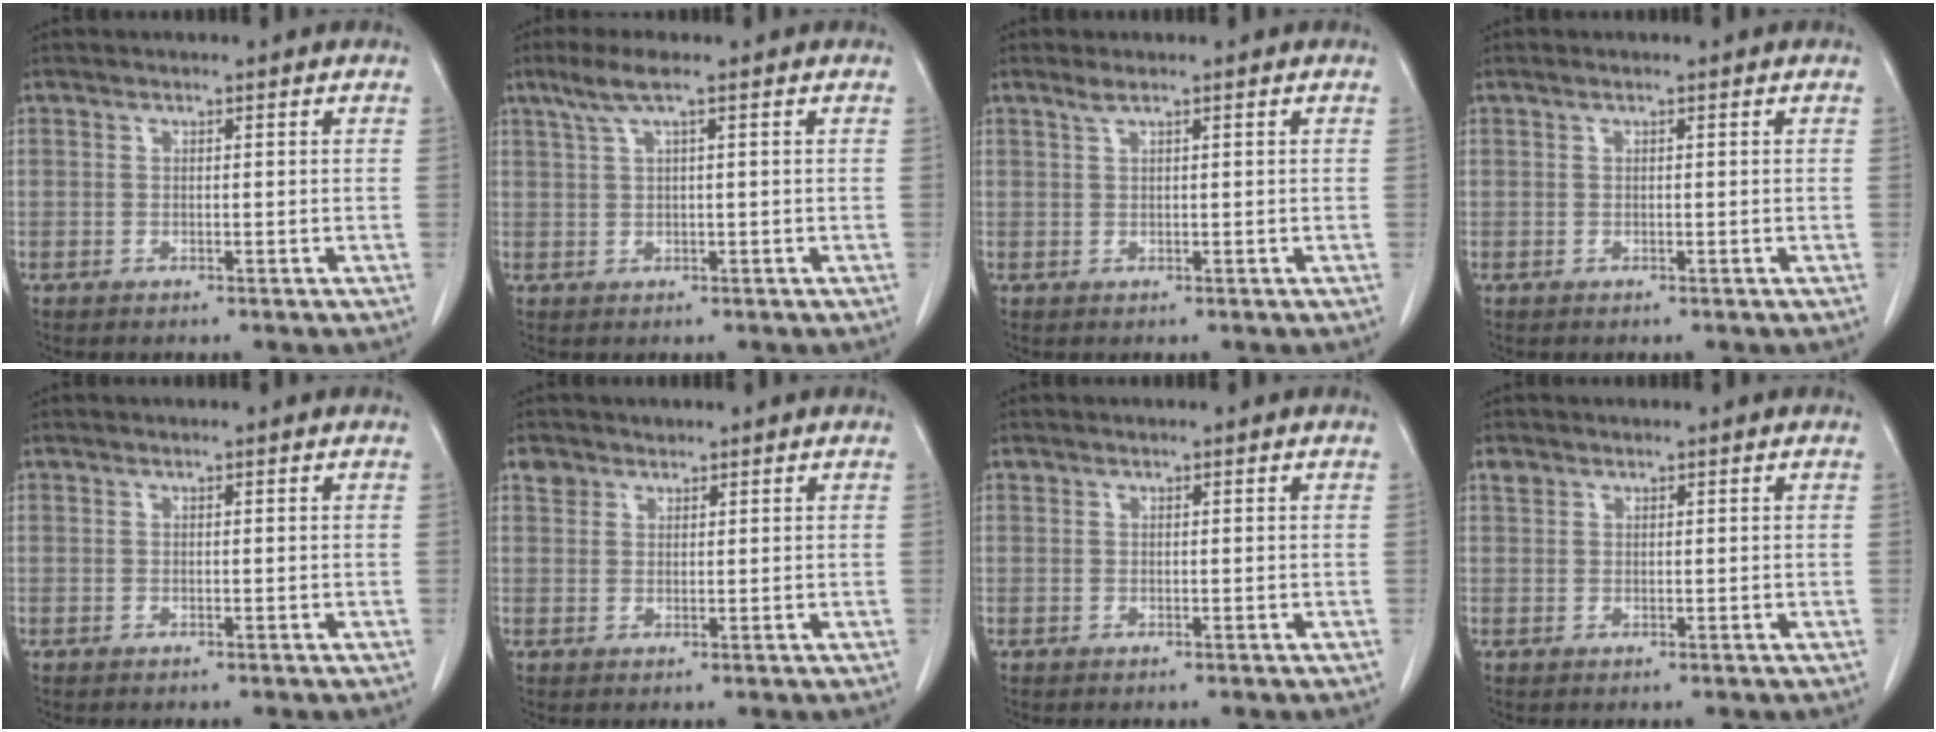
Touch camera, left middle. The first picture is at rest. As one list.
[{"total": 3.5, "force": [2.0, -0.1, 2.9], "torque": [-0.073, 0.018, 0.044]}, {"total": 1.1, "force": [0.8, -0.1, 0.8], "torque": [-0.020, 0.007, 0.019]}, {"total": 0.0}, {"total": 0.0}, {"total": 2.0, "force": [1.4, 1.4, 0.0], "torque": [0.003, 0.007, 0.021]}, {"total": 0.0}, {"total": 1.1, "force": [0.8, 0.8, 0.3], "torque": [-0.006, 0.007, 0.015]}]